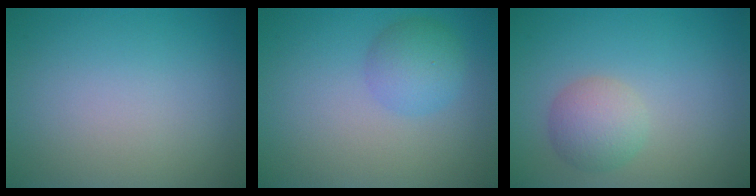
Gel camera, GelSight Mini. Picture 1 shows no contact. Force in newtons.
{"total": 3.0, "press": 2.9, "slide": 0.2}
{"total": 3.0, "press": 3.0, "slide": 0.0}